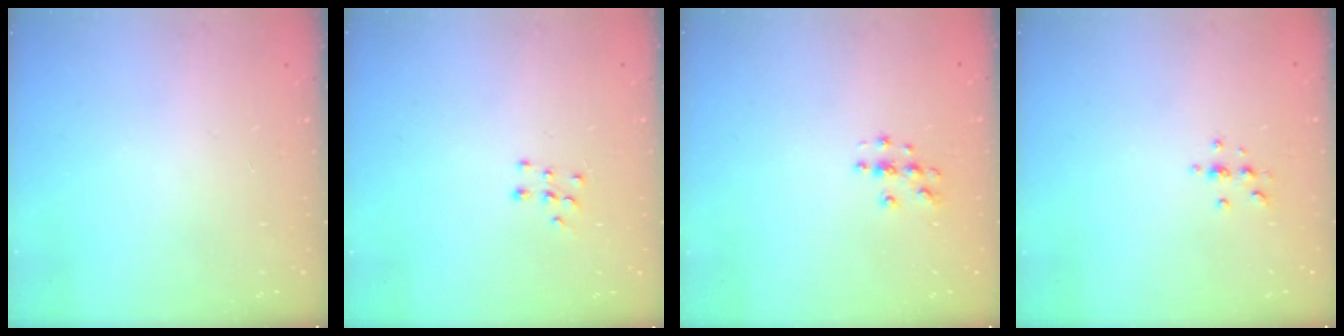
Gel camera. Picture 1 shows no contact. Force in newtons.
{"total": 6.0, "press": 6.0, "slide": 0.4}
{"total": 4.5, "press": 4.5, "slide": 0.5}
{"total": 2.9, "press": 2.9, "slide": 0.4}